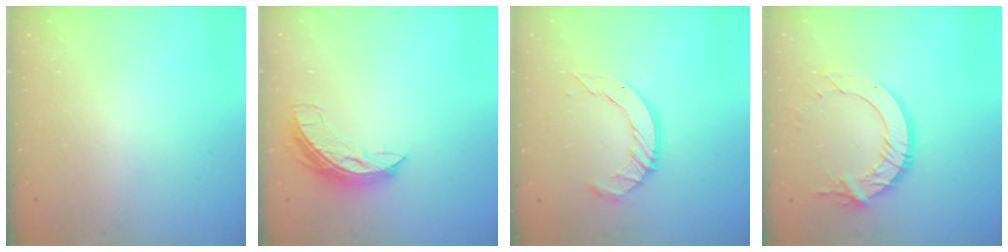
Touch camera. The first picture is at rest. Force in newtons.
{"total": 7.6, "press": 7.5, "slide": 1.1}
{"total": 10.8, "press": 10.8, "slide": 1.0}
{"total": 12.6, "press": 12.6, "slide": 1.1}